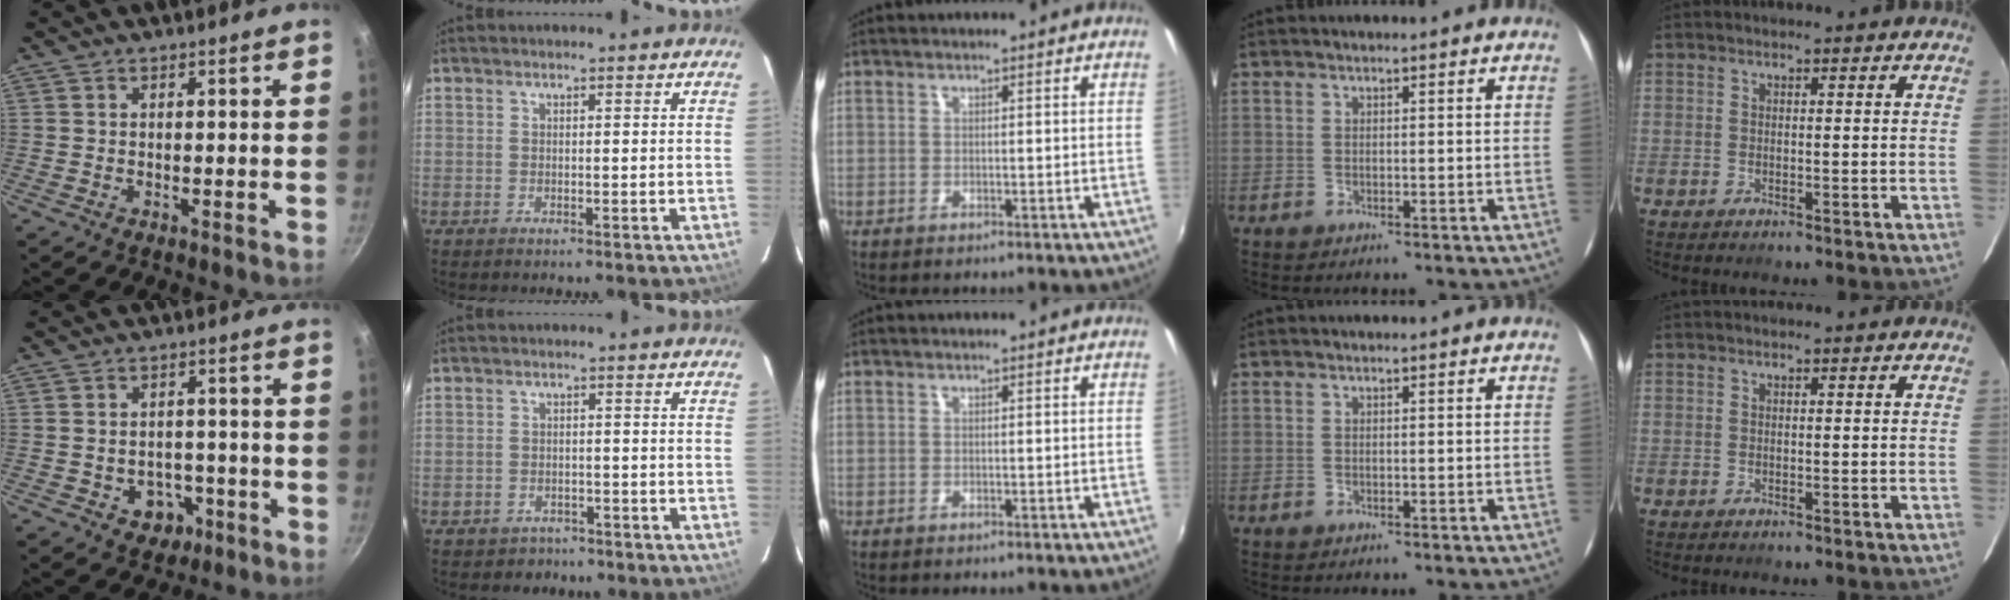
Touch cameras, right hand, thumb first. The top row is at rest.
{"thumb": {"total": 5.9, "force": [-2.3, 4.7, 2.6], "torque": [-0.012, 0.025, -0.018]}, "index": {"total": 4.0, "force": [-2.7, 2.9, 0.2], "torque": [-0.014, 0.012, -0.036]}}